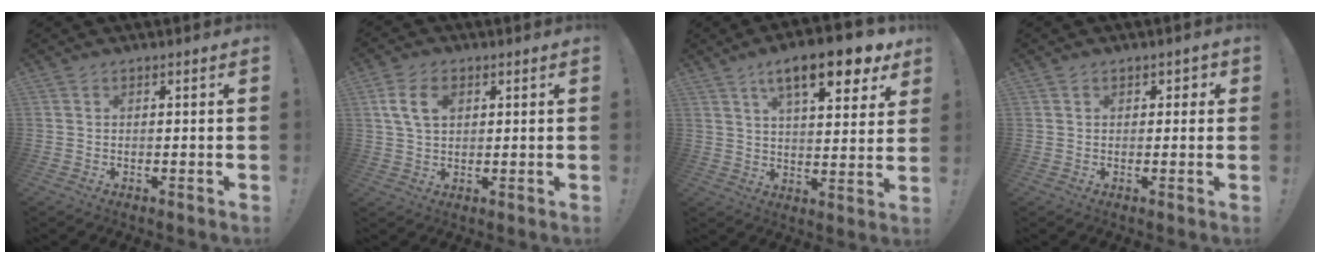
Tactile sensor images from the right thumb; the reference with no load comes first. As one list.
[{"total": 8.3, "force": [2.5, 5.2, 5.9], "torque": [-0.108, 0.006, 0.050]}, {"total": 16.3, "force": [9.0, 4.8, 12.7], "torque": [-0.195, -0.042, 0.140]}, {"total": 2.0, "force": [0.4, 1.8, 0.8], "torque": [0.008, -0.002, 0.003]}]